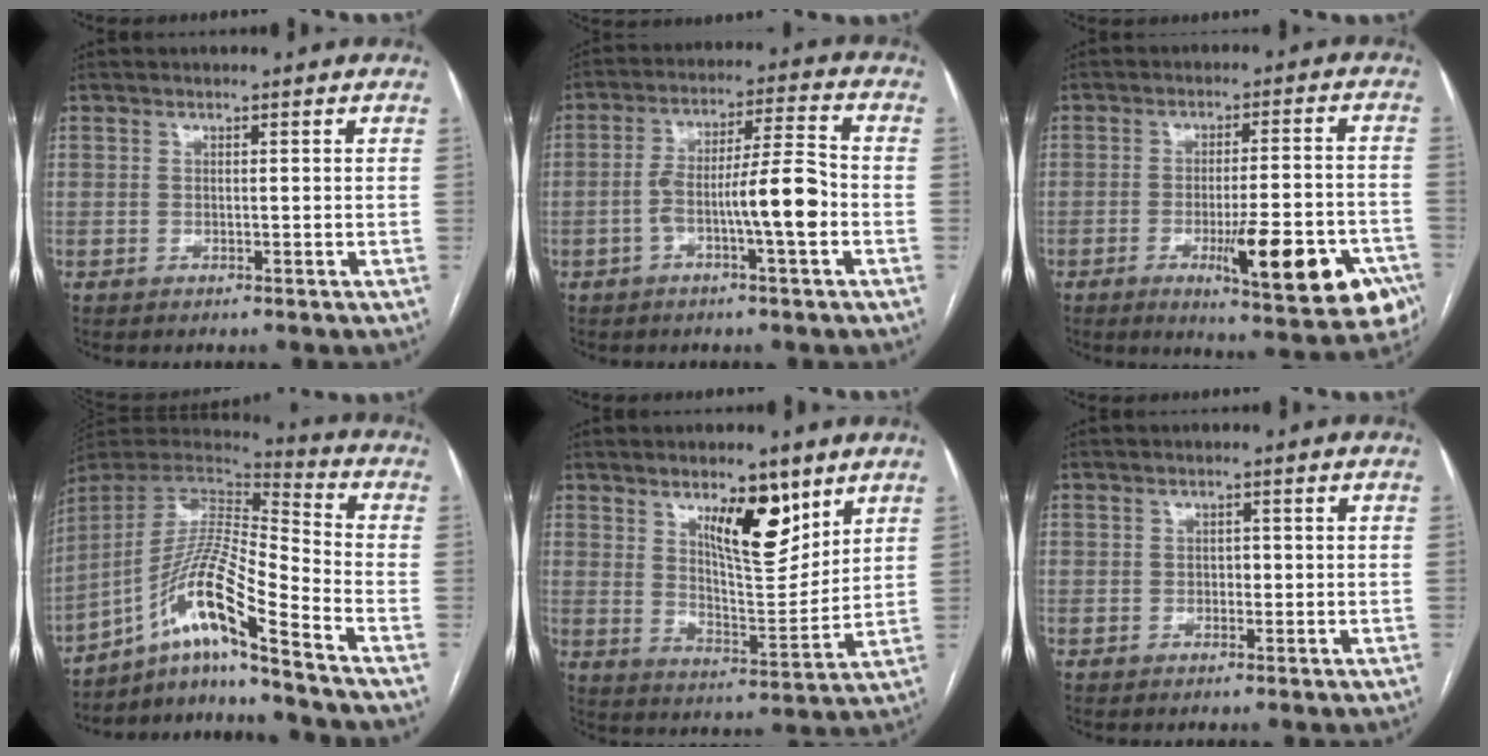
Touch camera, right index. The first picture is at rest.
{"total": 9.6, "force": [-3.0, 0.6, 9.1], "torque": [-0.157, 0.019, -0.050]}
{"total": 16.9, "force": [-7.4, 3.3, 14.8], "torque": [-0.140, 0.004, -0.090]}
{"total": 15.1, "force": [-9.7, -0.5, 11.6], "torque": [-0.230, 0.008, -0.173]}
{"total": 10.8, "force": [6.2, 3.3, 8.2], "torque": [-0.134, -0.006, 0.110]}
{"total": 1.0, "force": [-0.1, 0.8, 0.7], "torque": [-0.006, 0.003, -0.003]}